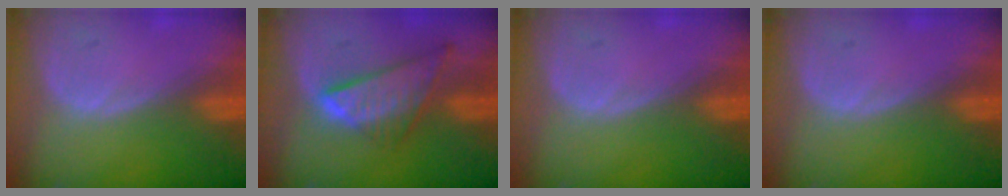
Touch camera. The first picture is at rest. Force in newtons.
{"total": 8.8, "press": 7.5, "slide": 4.5}
{"total": 0.0}
{"total": 0.0}